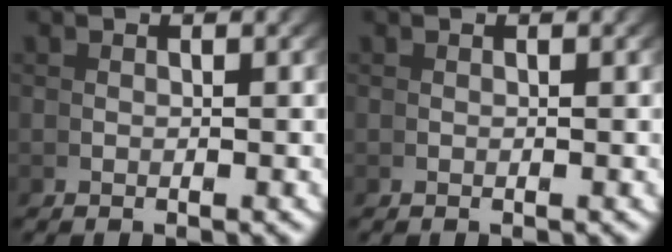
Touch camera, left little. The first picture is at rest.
{"total": 0.0}